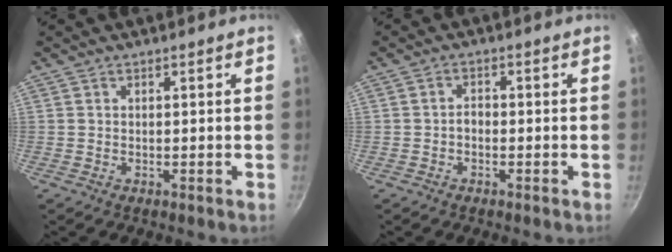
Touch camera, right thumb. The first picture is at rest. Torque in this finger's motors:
{"motor_torque": [0.35, 0.10, 0.24, 0.12, 0.04]}